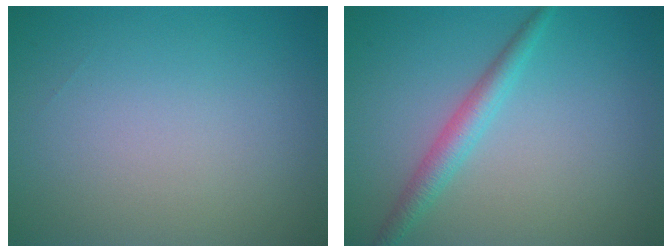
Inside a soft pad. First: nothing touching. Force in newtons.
{"total": 2.5, "press": 2.5, "slide": 0.1}